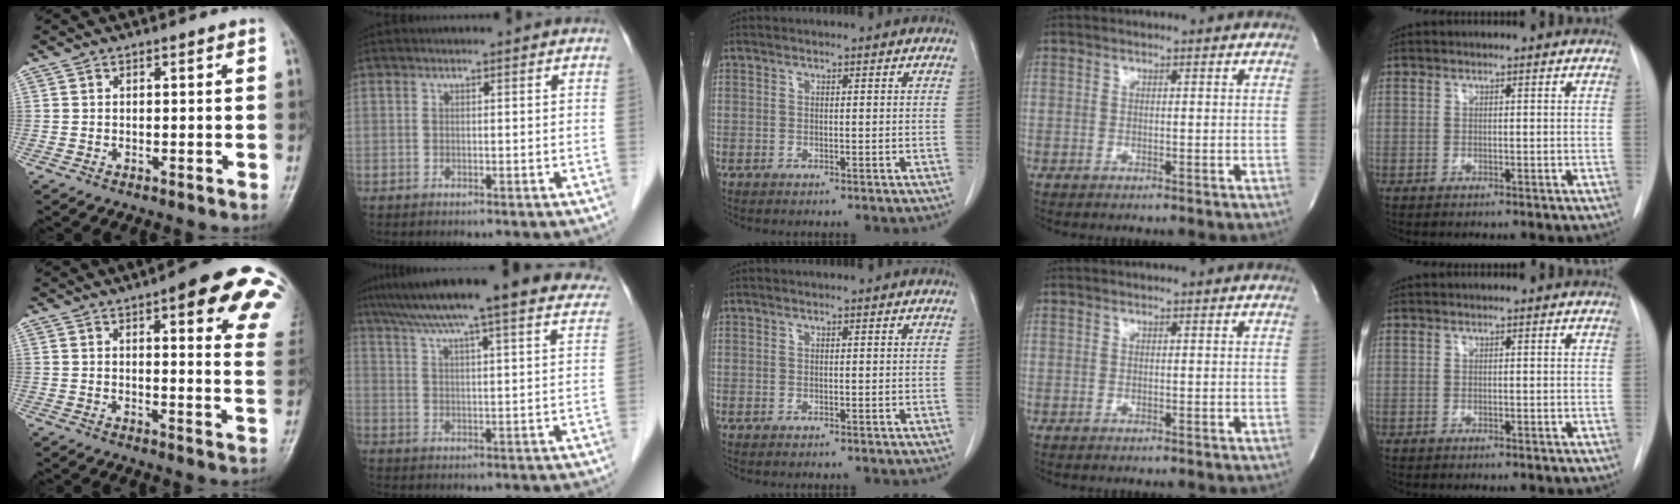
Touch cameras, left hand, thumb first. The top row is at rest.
{"thumb": {"total": 18.4, "force": [9.9, 4.9, 14.7], "torque": [-0.149, -0.030, 0.104]}, "index": {"total": 27.0, "force": [23.2, 2.2, 13.5], "torque": [-0.209, -0.012, 0.292]}}